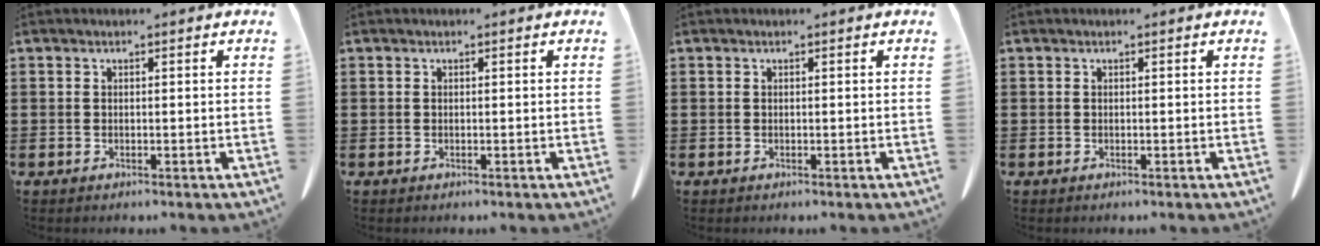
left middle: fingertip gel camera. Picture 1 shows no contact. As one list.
[{"total": 0.0}, {"total": 0.0}, {"total": 0.0}]